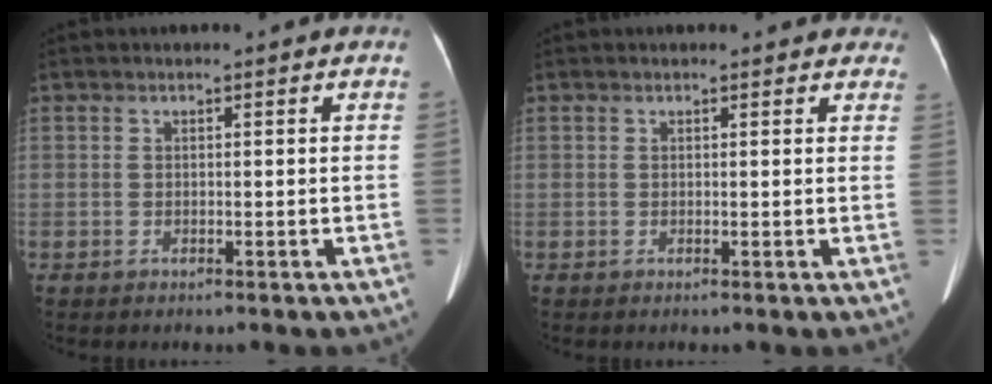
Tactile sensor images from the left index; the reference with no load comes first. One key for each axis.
{"total": 4.0, "fx": 3.5, "fy": 1.9, "fz": 0.6, "tx": 0.010, "ty": 0.004, "tz": 0.021}